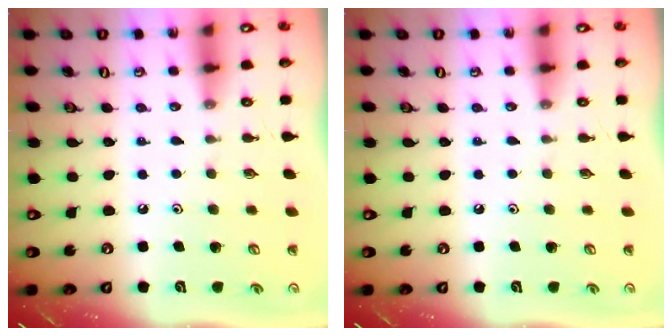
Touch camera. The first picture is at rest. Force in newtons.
{"total": 0.0}